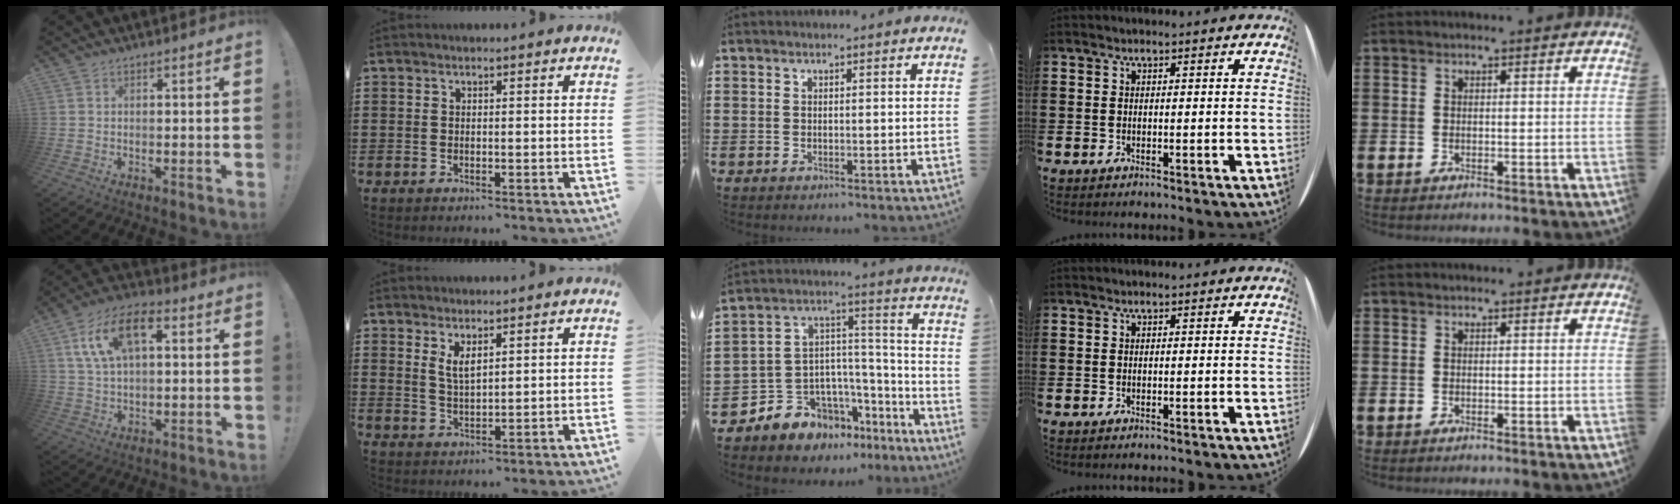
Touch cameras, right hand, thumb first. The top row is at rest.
{"thumb": {"total": 13.4, "force": [4.4, 7.2, 10.4], "torque": [-0.194, 0.007, 0.082]}, "index": {"total": 3.0, "force": [1.7, 1.1, 2.3], "torque": [-0.048, 0.003, 0.031]}, "middle": {"total": 6.7, "force": [-4.7, 4.8, -0.5], "torque": [-0.023, -0.008, -0.088]}}